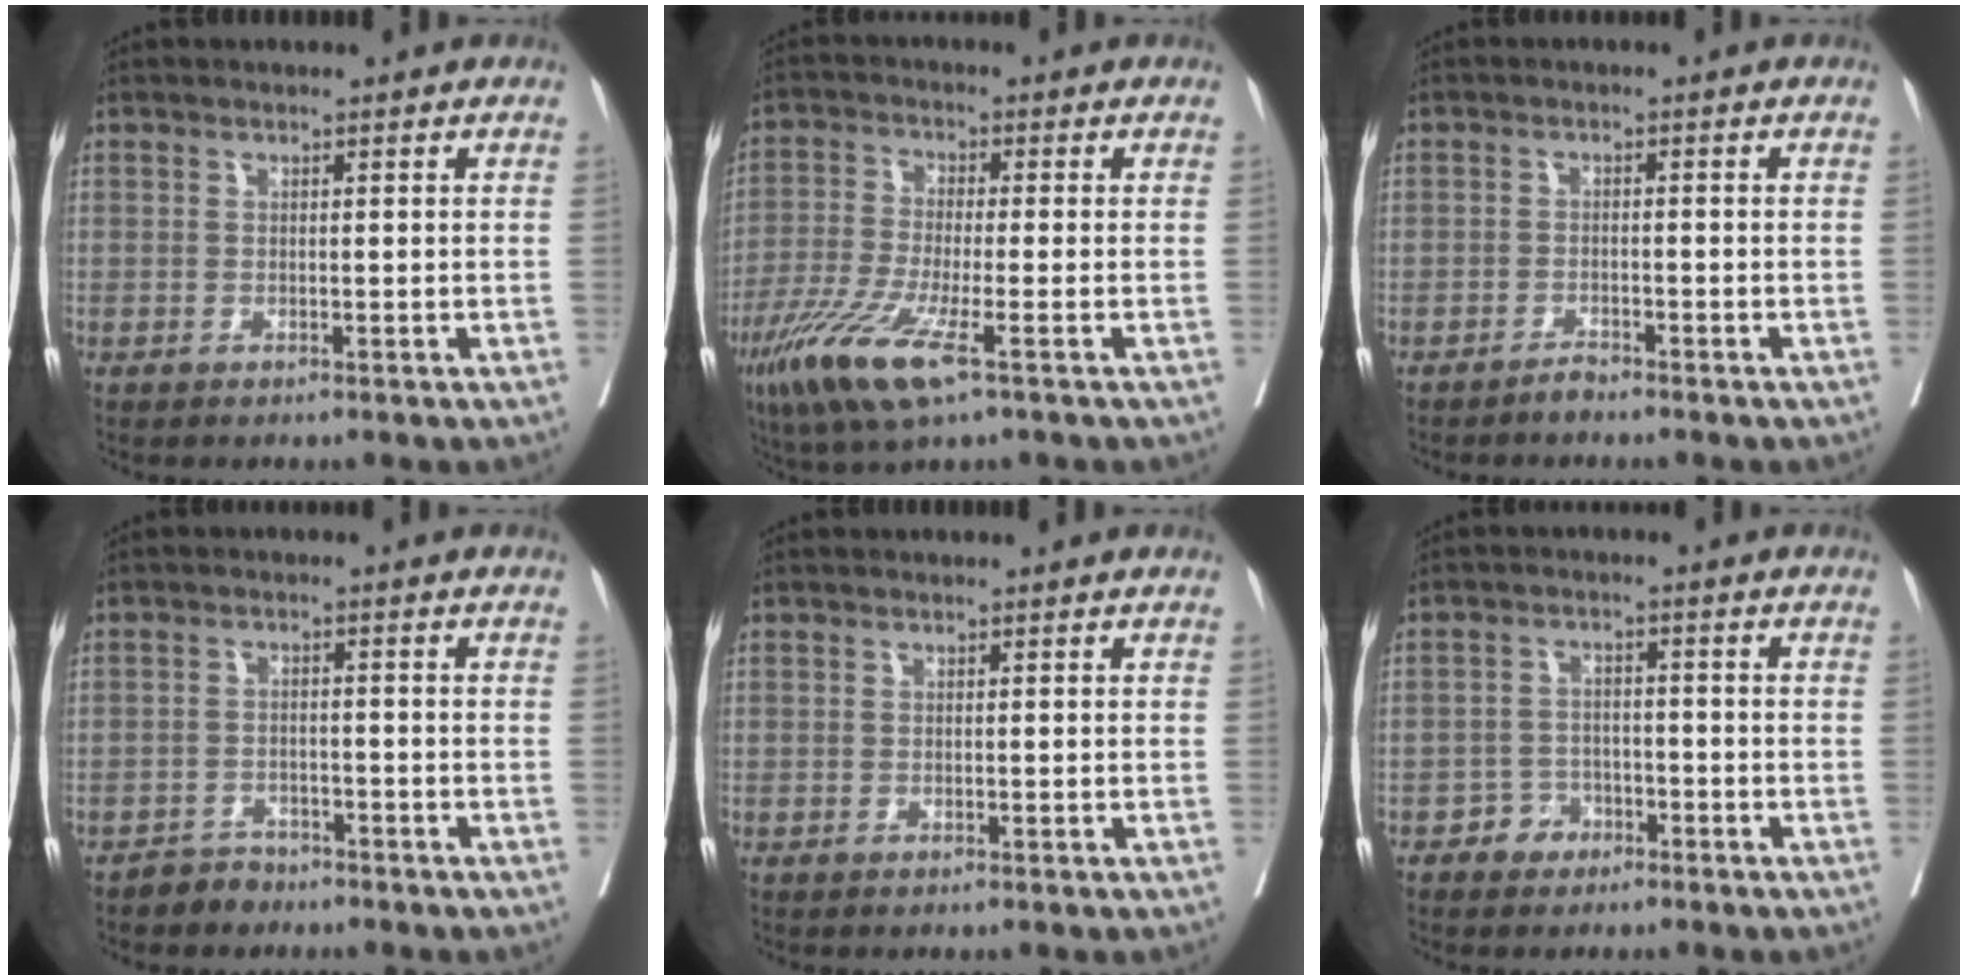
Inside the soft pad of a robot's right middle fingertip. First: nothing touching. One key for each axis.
{"total": 10.0, "fx": -5.2, "fy": 1.1, "fz": 8.5, "tx": -0.177, "ty": -0.029, "tz": -0.099}
{"total": 1.3, "fx": -1.3, "fy": 0.1, "fz": 0.3, "tx": -0.002, "ty": 0.000, "tz": -0.022}
{"total": 2.7, "fx": -2.3, "fy": 1.4, "fz": -0.1, "tx": -0.004, "ty": 0.005, "tz": -0.037}
{"total": 0.0}
{"total": 3.1, "fx": -2.1, "fy": 2.3, "fz": 0.6, "tx": -0.007, "ty": 0.011, "tz": -0.036}